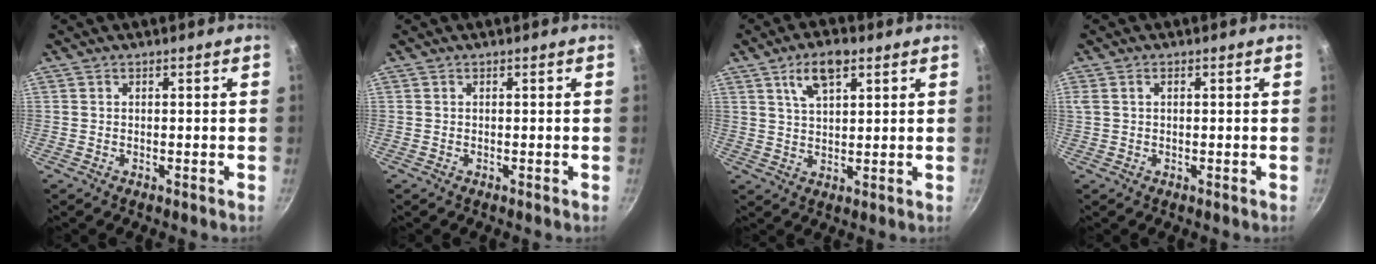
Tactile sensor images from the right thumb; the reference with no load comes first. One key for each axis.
{"total": 0.0}
{"total": 7.7, "fx": 3.9, "fy": 3.4, "fz": 5.7, "tx": -0.093, "ty": -0.008, "tz": 0.071}
{"total": 0.9, "fx": 0.4, "fy": 0.6, "fz": 0.6, "tx": -0.011, "ty": 0.004, "tz": 0.005}